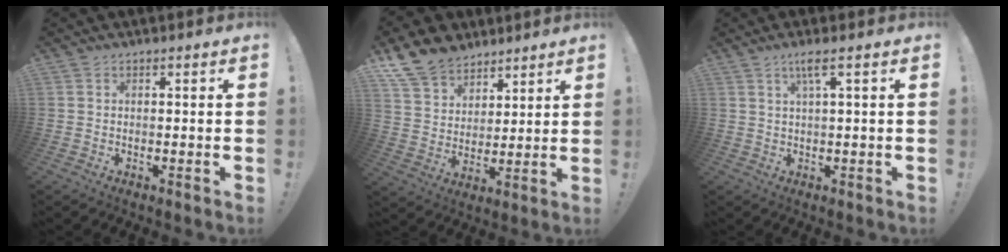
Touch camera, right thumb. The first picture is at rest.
{"total": 12.7, "force": [9.6, 7.8, 3.2], "torque": [-0.061, -0.069, 0.188]}
{"total": 4.3, "force": [1.9, 0.0, 3.8], "torque": [-0.075, 0.001, 0.027]}